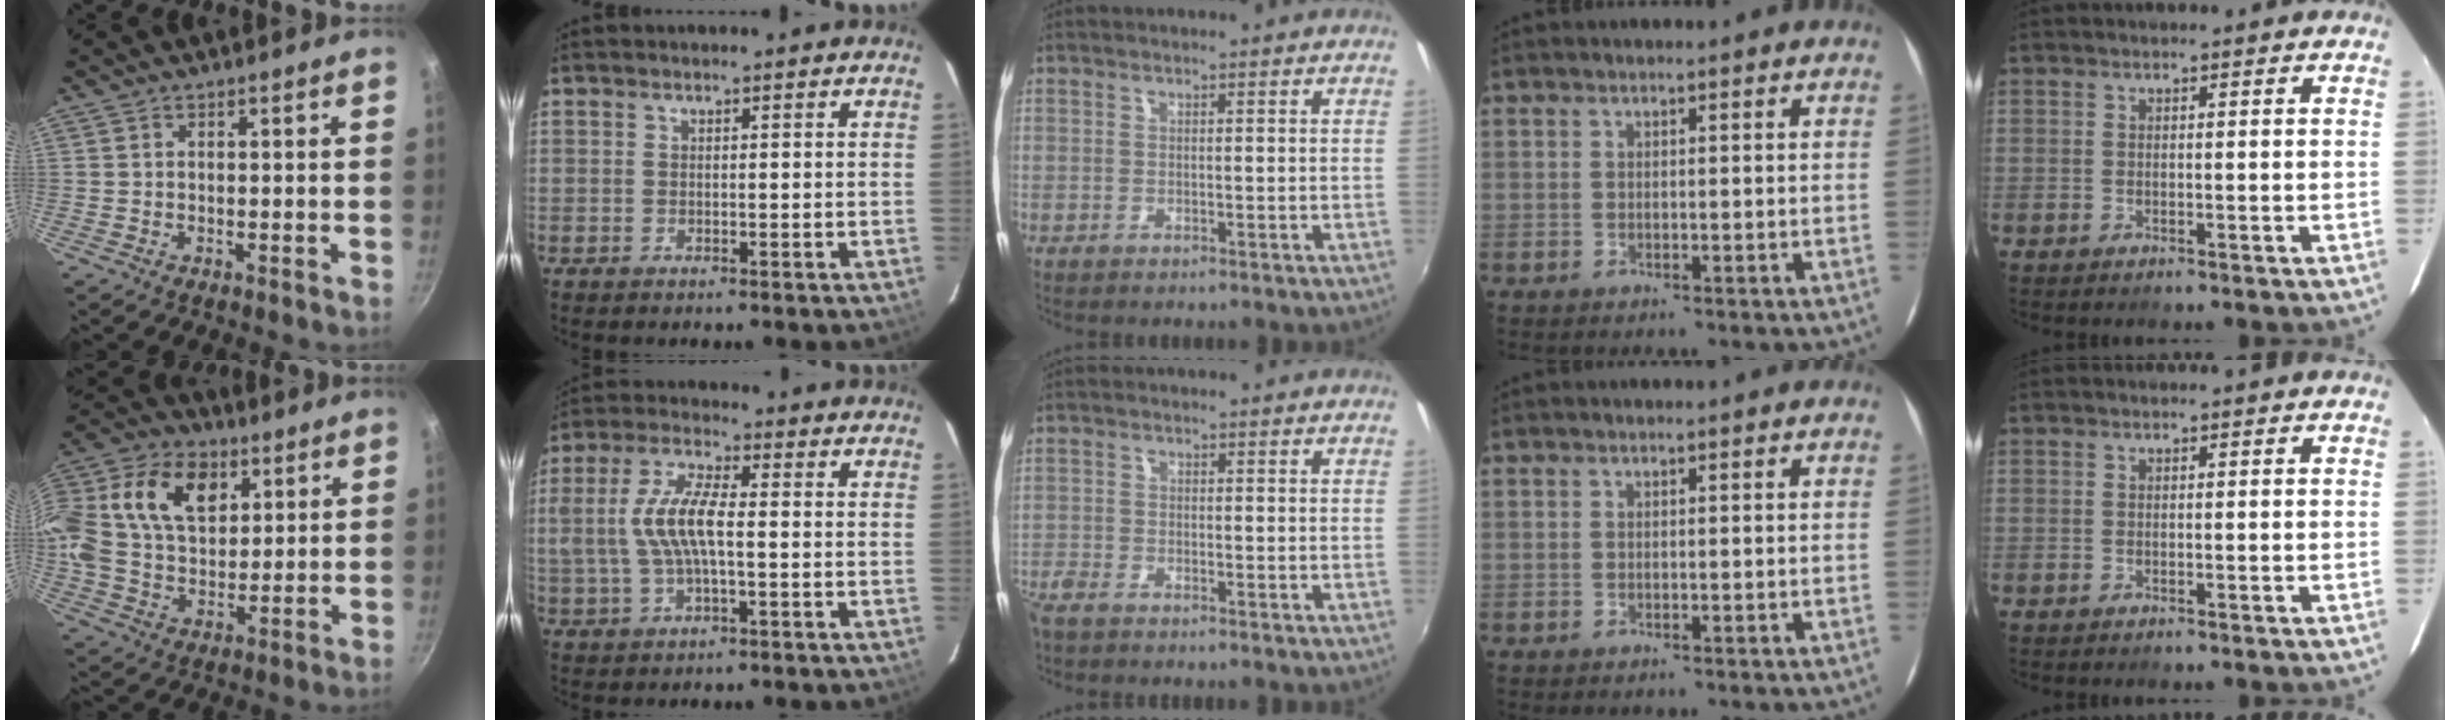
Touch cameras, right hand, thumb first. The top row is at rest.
{"thumb": {"total": 25.1, "force": [8.6, 17.0, 16.3], "torque": [-0.343, 0.025, 0.141]}, "index": {"total": 9.7, "force": [-0.4, 3.3, 9.1], "torque": [-0.187, 0.008, -0.005]}, "middle": {"total": 3.4, "force": [-2.9, 1.0, 1.4], "torque": [-0.039, -0.013, -0.061]}}